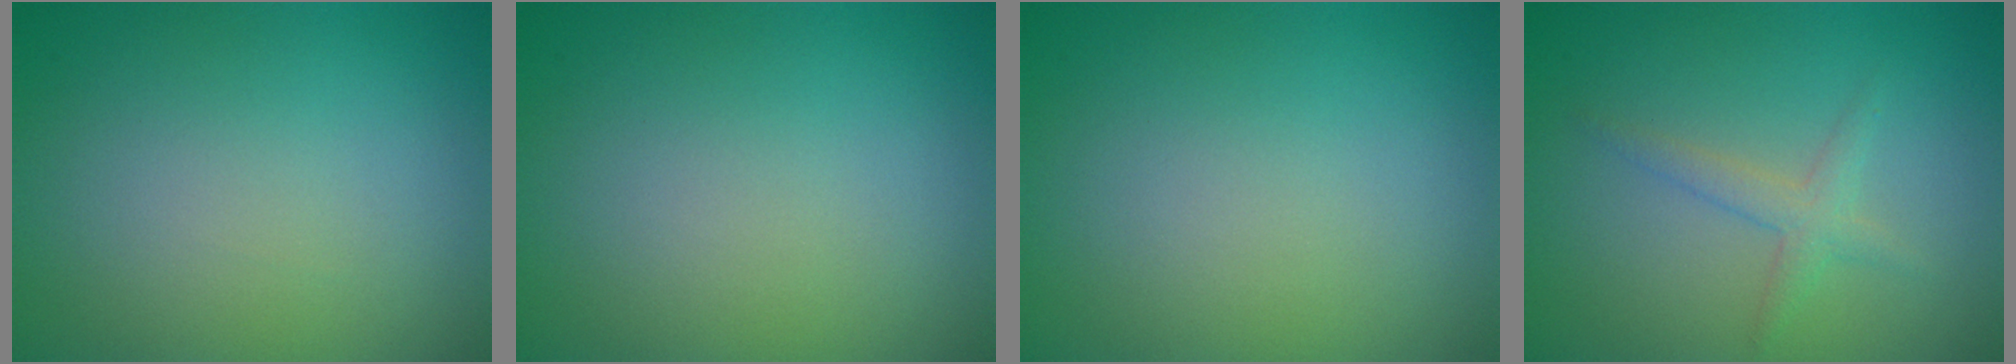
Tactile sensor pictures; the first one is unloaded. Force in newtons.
{"total": 0.0}
{"total": 0.0}
{"total": 1.8, "press": 1.8, "slide": 0.0}